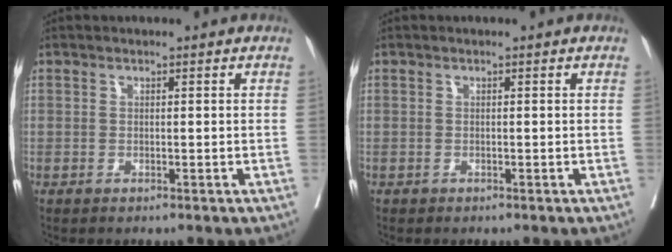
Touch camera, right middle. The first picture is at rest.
{"total": 0.0}